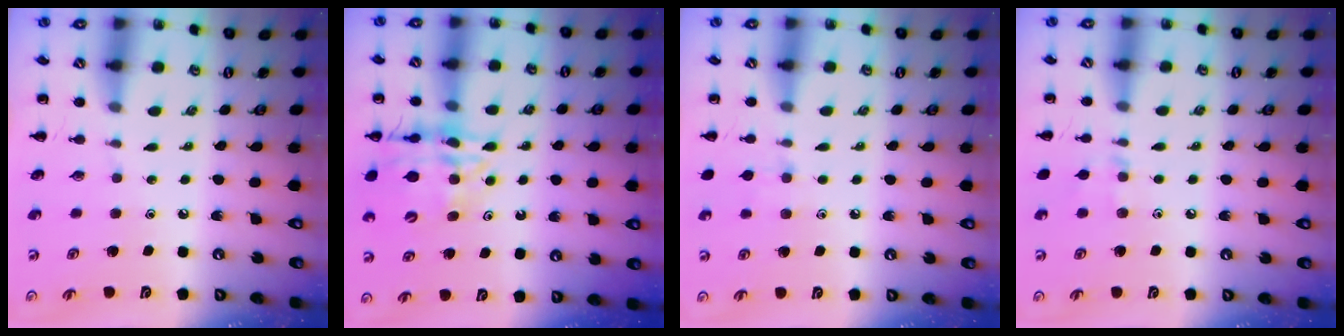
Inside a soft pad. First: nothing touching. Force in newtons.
{"total": 16.3, "press": 16.0, "slide": 3.1}
{"total": 4.7, "press": 4.4, "slide": 1.7}
{"total": 6.2, "press": 5.9, "slide": 1.9}